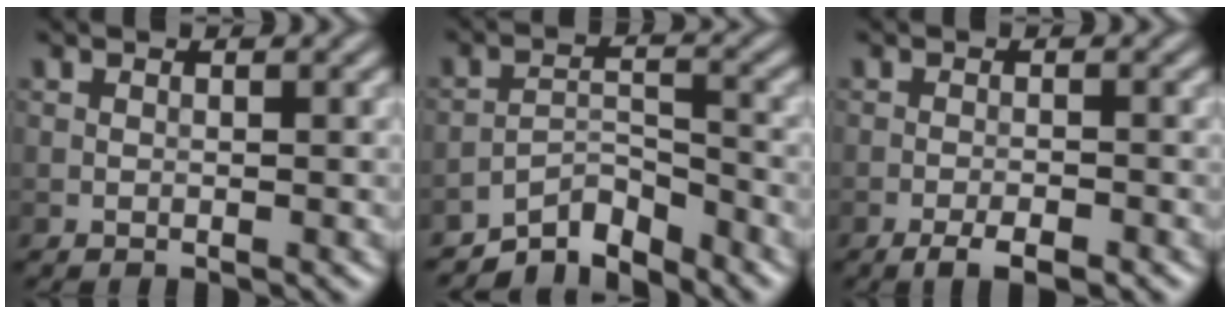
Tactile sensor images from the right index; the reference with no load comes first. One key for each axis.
{"total": 4.6, "fx": -4.2, "fy": 1.3, "fz": 1.6, "tx": -0.016, "ty": 0.005, "tz": -0.080}
{"total": 2.6, "fx": -1.8, "fy": 0.6, "fz": 1.9, "tx": -0.033, "ty": 0.000, "tz": -0.032}